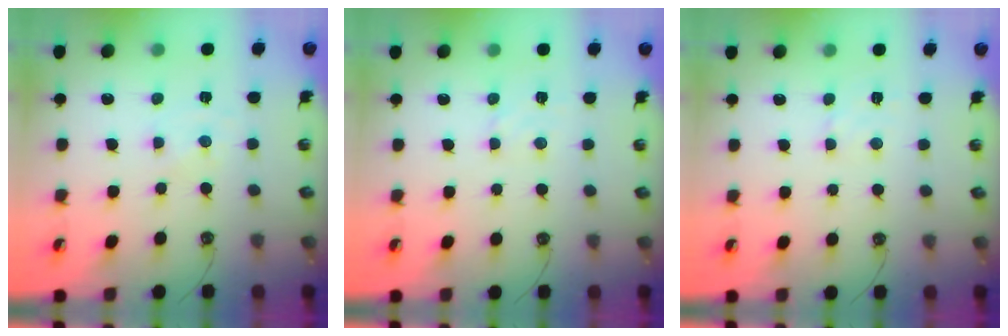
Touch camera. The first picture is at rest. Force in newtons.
{"total": 3.2, "press": 3.1, "slide": 0.5}
{"total": 1.8, "press": 1.7, "slide": 0.7}